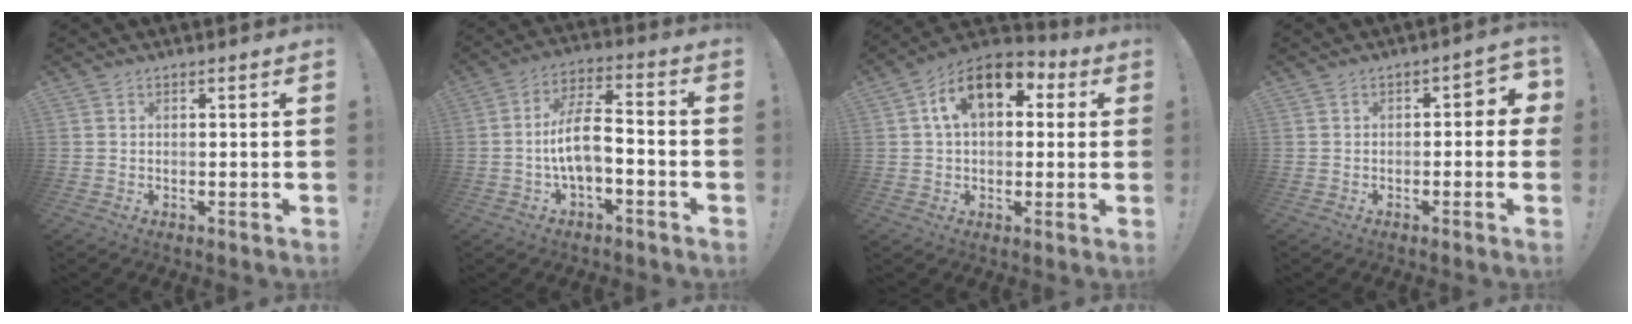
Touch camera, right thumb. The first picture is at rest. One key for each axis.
{"total": 10.8, "fx": -3.0, "fy": 4.5, "fz": 9.4, "tx": -0.189, "ty": 0.015, "tz": -0.054}
{"total": 13.7, "fx": 5.1, "fy": 8.2, "fz": 9.7, "tx": -0.159, "ty": -0.002, "tz": 0.093}
{"total": 3.3, "fx": -1.1, "fy": 2.0, "fz": 2.3, "tx": -0.026, "ty": 0.008, "tz": -0.023}